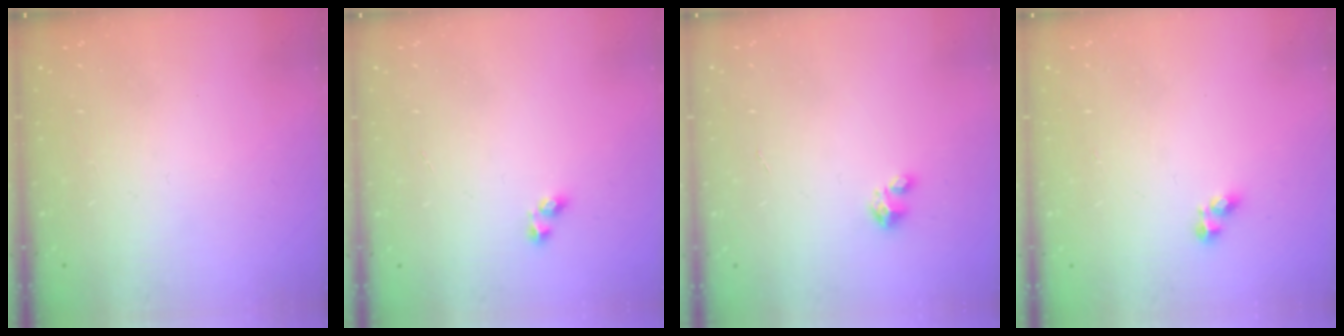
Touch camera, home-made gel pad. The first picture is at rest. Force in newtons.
{"total": 2.2, "press": 1.9, "slide": 1.1}
{"total": 1.8, "press": 1.8, "slide": 0.1}
{"total": 2.8, "press": 2.8, "slide": 0.3}